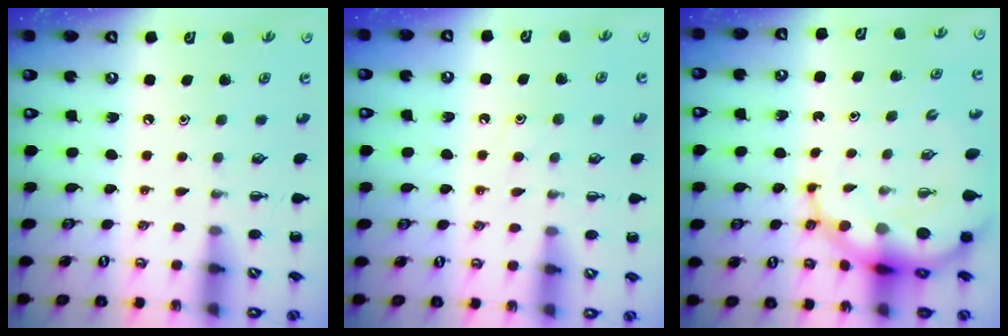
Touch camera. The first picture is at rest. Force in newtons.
{"total": 6.7, "press": 6.6, "slide": 1.0}
{"total": 9.7, "press": 9.3, "slide": 2.9}